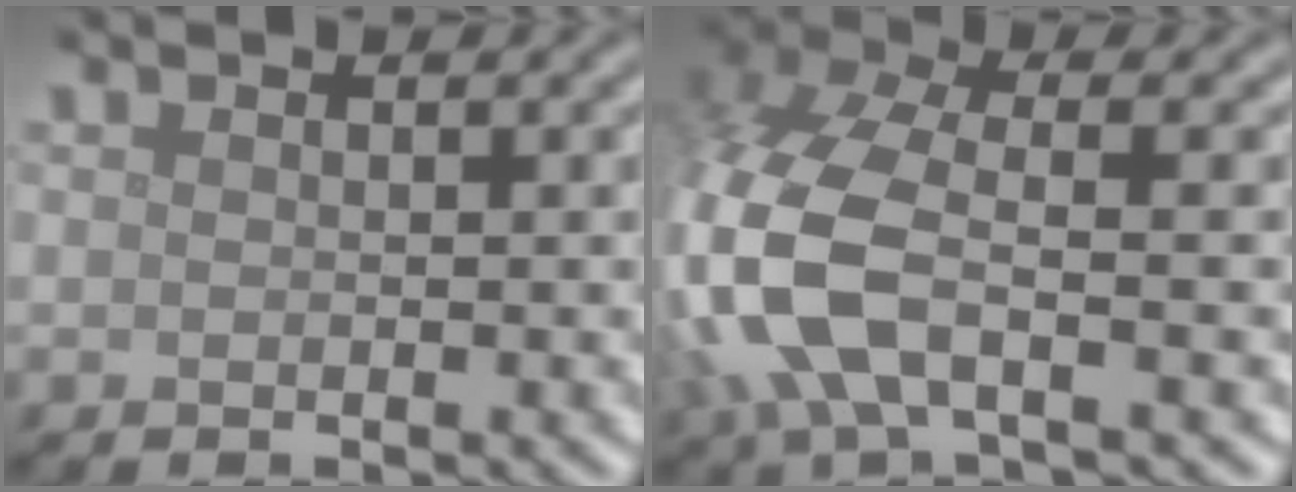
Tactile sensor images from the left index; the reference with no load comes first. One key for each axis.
{"total": 8.9, "fx": -1.9, "fy": 4.5, "fz": 7.5, "tx": -0.187, "ty": 0.002, "tz": -0.053}